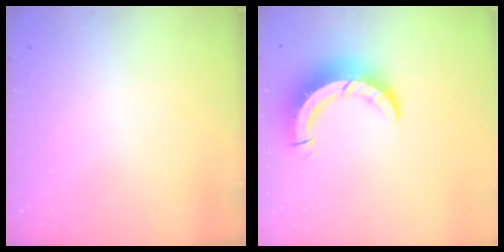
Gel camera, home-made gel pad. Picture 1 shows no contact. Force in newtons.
{"total": 9.0, "press": 9.0, "slide": 0.9}